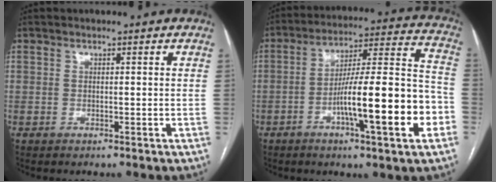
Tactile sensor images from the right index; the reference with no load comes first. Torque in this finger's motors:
{"motor_torque": [2.14, 0.00, 1.05, 0.21]}